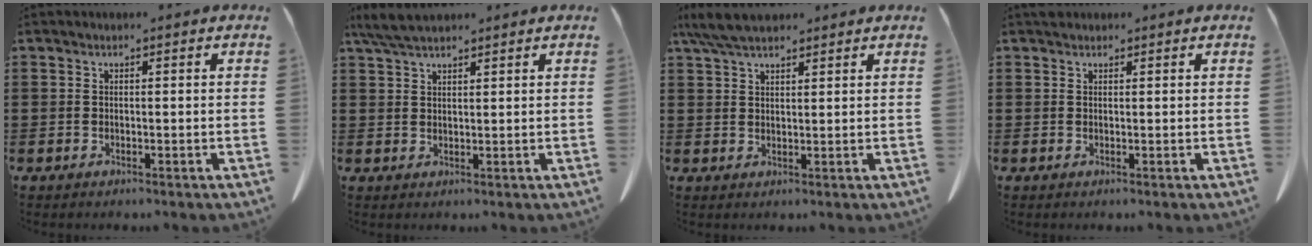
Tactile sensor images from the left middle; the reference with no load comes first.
{"total": 4.2, "force": [3.4, 0.9, 2.3], "torque": [-0.054, -0.001, 0.065]}
{"total": 5.5, "force": [4.3, 1.3, 3.0], "torque": [-0.069, -0.003, 0.082]}
{"total": 0.8, "force": [0.6, 0.4, 0.1], "torque": [-0.005, 0.002, 0.013]}